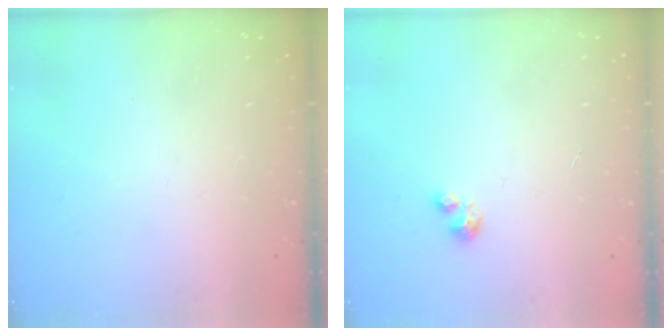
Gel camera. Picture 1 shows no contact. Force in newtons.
{"total": 2.0, "press": 2.0, "slide": 0.2}